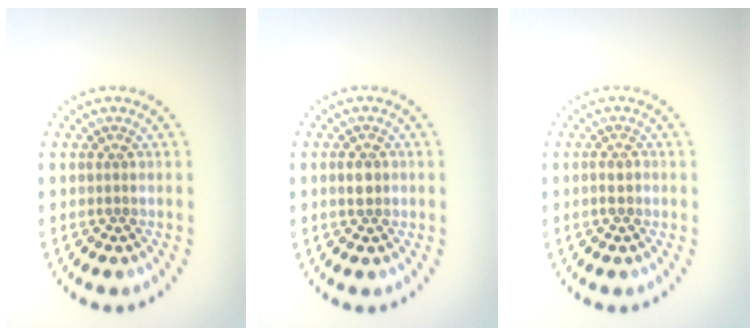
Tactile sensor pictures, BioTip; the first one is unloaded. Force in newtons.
{"total": 1.5, "press": 1.5, "slide": 0.2}
{"total": 1.1, "press": 1.0, "slide": 0.3}